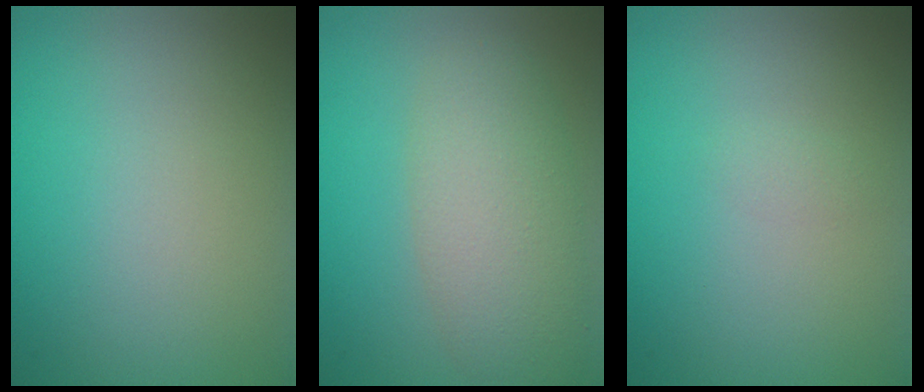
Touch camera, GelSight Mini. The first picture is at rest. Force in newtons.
{"total": 5.5, "press": 5.5, "slide": 0.3}
{"total": 0.5, "press": 0.5, "slide": 0.0}